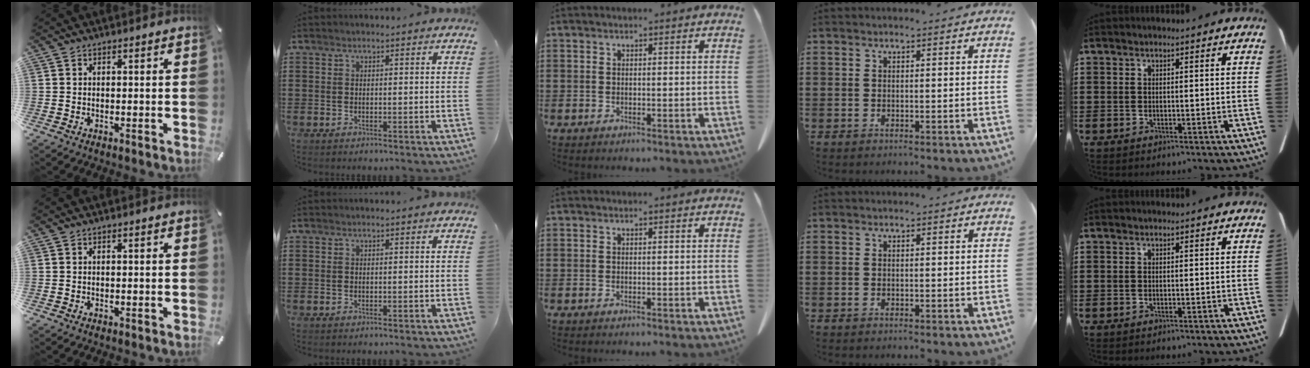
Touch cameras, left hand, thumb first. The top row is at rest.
{}